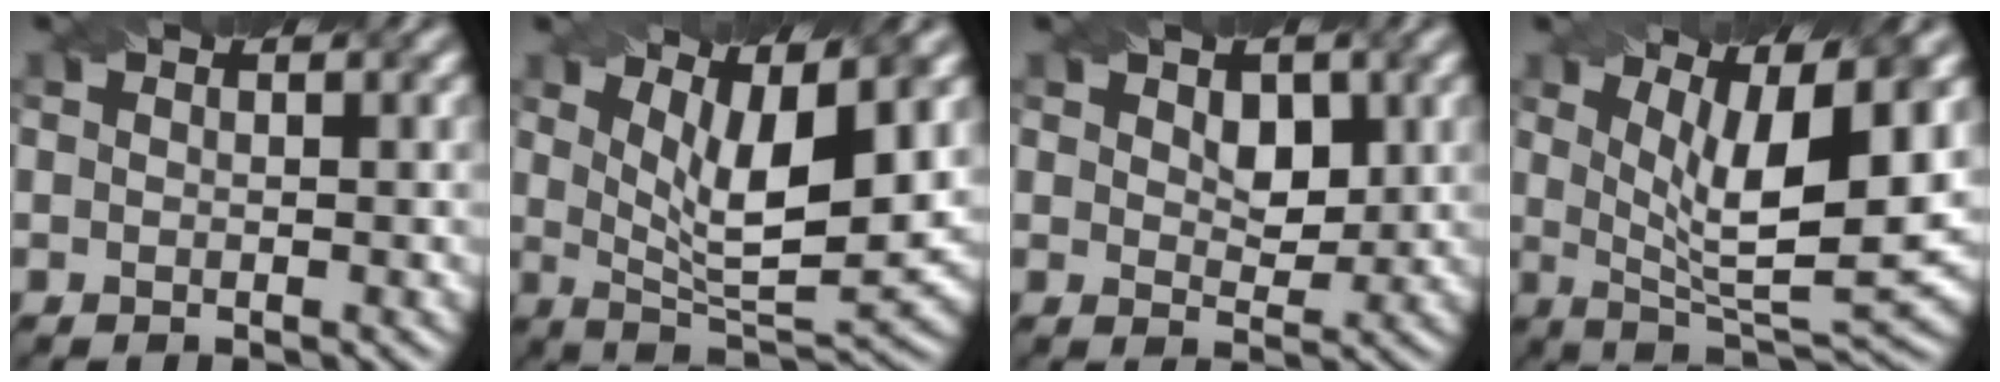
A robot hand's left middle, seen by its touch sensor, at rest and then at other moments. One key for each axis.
{"total": 7.4, "fx": 2.8, "fy": 2.0, "fz": 6.6, "tx": -0.117, "ty": -0.007, "tz": 0.052}
{"total": 2.5, "fx": 1.0, "fy": 1.6, "fz": 1.6, "tx": -0.026, "ty": -0.006, "tz": 0.020}
{"total": 8.8, "fx": 2.3, "fy": 2.3, "fz": 8.2, "tx": -0.140, "ty": -0.005, "tz": 0.043}